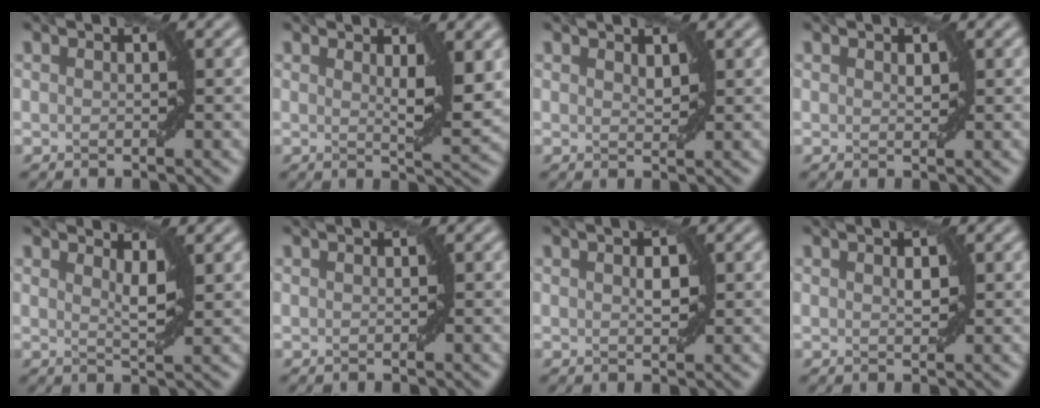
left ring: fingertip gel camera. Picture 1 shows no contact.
{"total": 3.3, "force": [1.3, 0.6, 3.0], "torque": [-0.042, -0.009, 0.022]}
{"total": 1.0, "force": [0.7, 0.4, 0.6], "torque": [-0.009, -0.001, 0.016]}
{"total": 0.7, "force": [0.4, 0.4, 0.4], "torque": [-0.006, -0.001, 0.009]}
{"total": 1.8, "force": [1.2, 0.2, 1.3], "torque": [-0.017, -0.007, 0.021]}
{"total": 0.0}
{"total": 1.4, "force": [0.3, 0.6, 1.2], "torque": [-0.020, 0.003, 0.008]}
{"total": 0.9, "force": [0.3, 0.4, 0.8], "torque": [-0.013, 0.001, 0.009]}